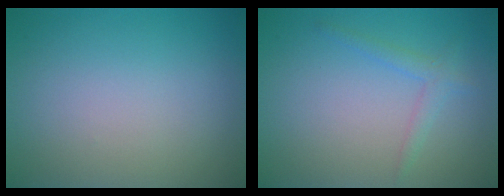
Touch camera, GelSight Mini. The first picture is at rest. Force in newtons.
{"total": 1.5, "press": 1.5, "slide": 0.0}